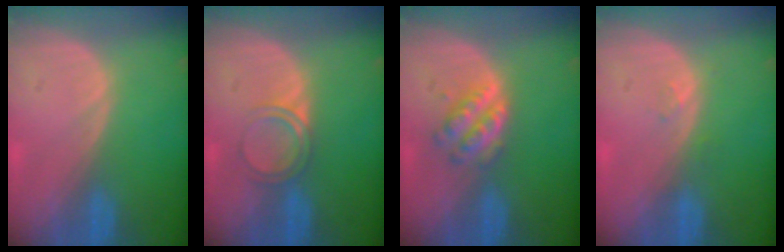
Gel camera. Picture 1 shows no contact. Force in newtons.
{"total": 3.0, "press": 3.0, "slide": 0.3}
{"total": 5.0, "press": 4.4, "slide": 2.4}
{"total": 1.1, "press": 1.0, "slide": 0.4}